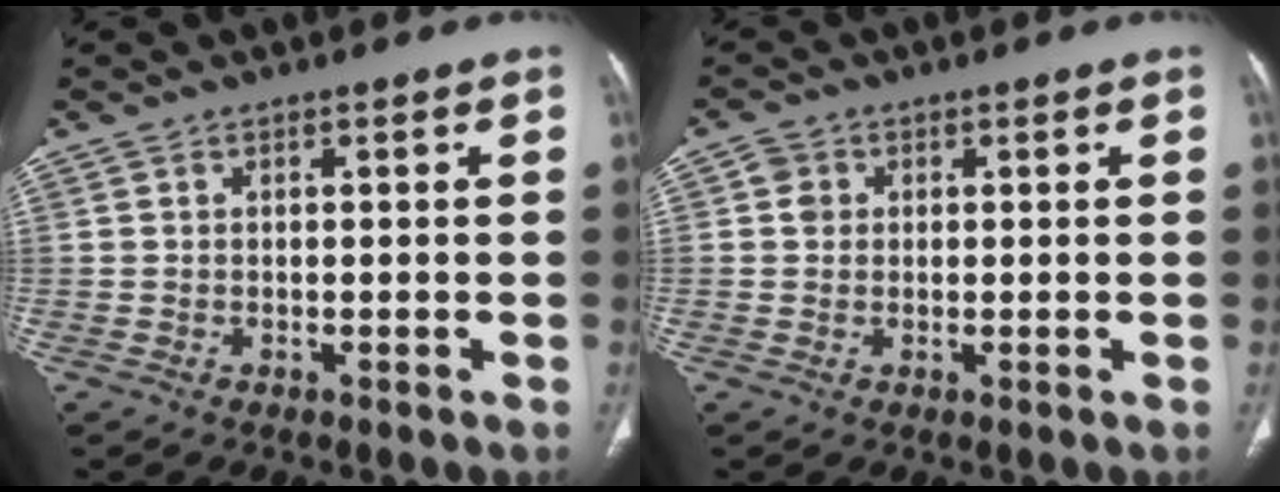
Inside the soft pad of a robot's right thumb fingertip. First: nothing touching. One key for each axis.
{"total": 2.4, "fx": 0.4, "fy": 2.2, "fz": 0.8, "tx": -0.004, "ty": 0.001, "tz": 0.006}